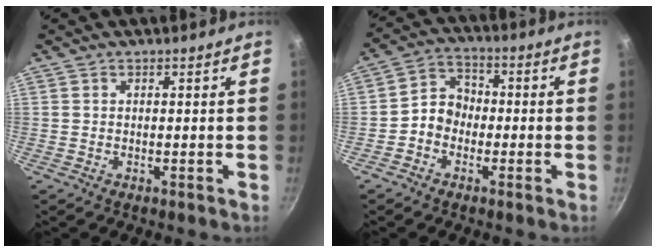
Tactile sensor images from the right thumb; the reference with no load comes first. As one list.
[{"total": 6.2, "force": [-1.5, 5.2, 3.0], "torque": [-0.017, 0.026, -0.043]}]